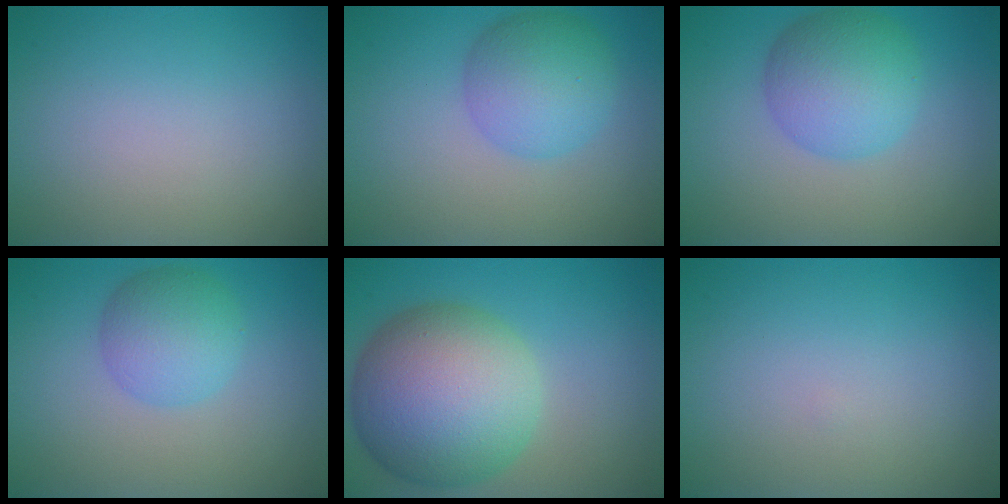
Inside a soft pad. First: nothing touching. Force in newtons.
{"total": 5.1, "press": 5.1, "slide": 0.1}
{"total": 5.7, "press": 5.7, "slide": 0.0}
{"total": 4.0, "press": 4.0, "slide": 0.0}
{"total": 12.4, "press": 12.4, "slide": 0.5}
{"total": 0.0}